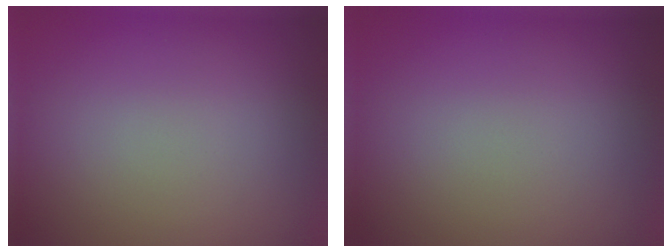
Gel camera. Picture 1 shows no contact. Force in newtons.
{"total": 0.0}